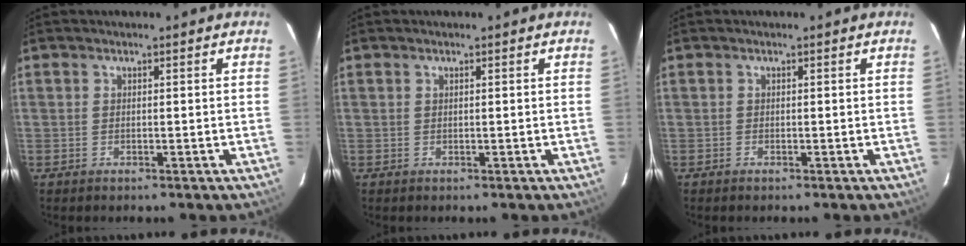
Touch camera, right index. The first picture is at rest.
{"total": 0.0}
{"total": 0.0}